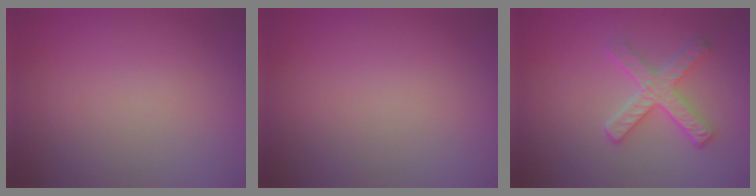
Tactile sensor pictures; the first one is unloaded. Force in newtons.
{"total": 0.0}
{"total": 3.3, "press": 3.0, "slide": 1.3}